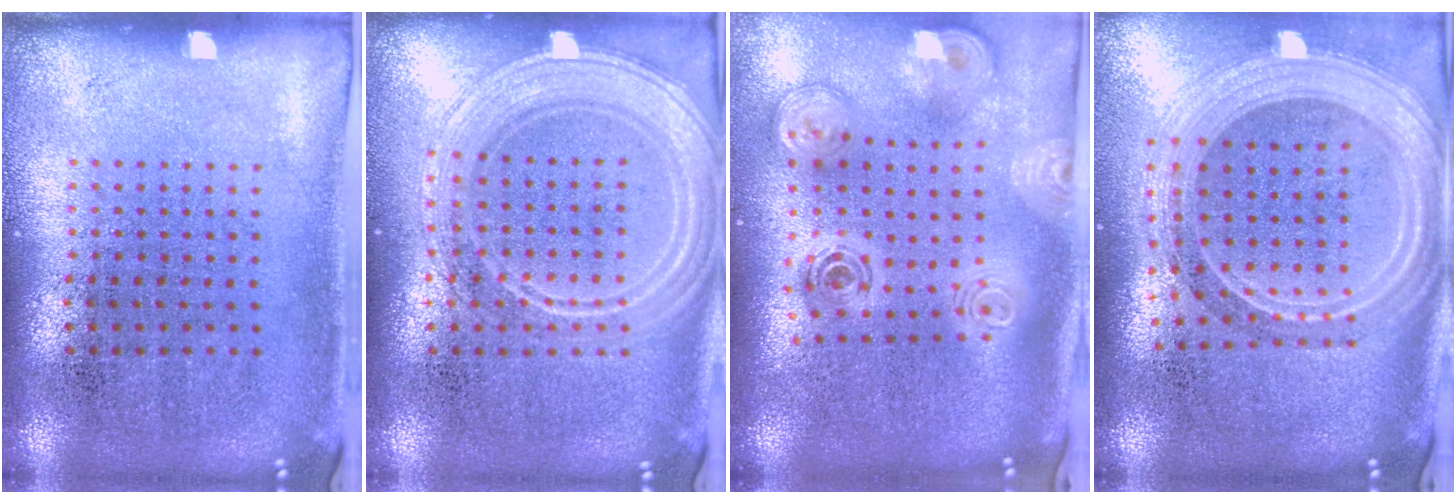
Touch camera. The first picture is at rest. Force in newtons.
{"total": 2.3, "press": 2.3, "slide": 0.4}
{"total": 2.8, "press": 2.0, "slide": 2.0}
{"total": 2.7, "press": 2.2, "slide": 1.6}